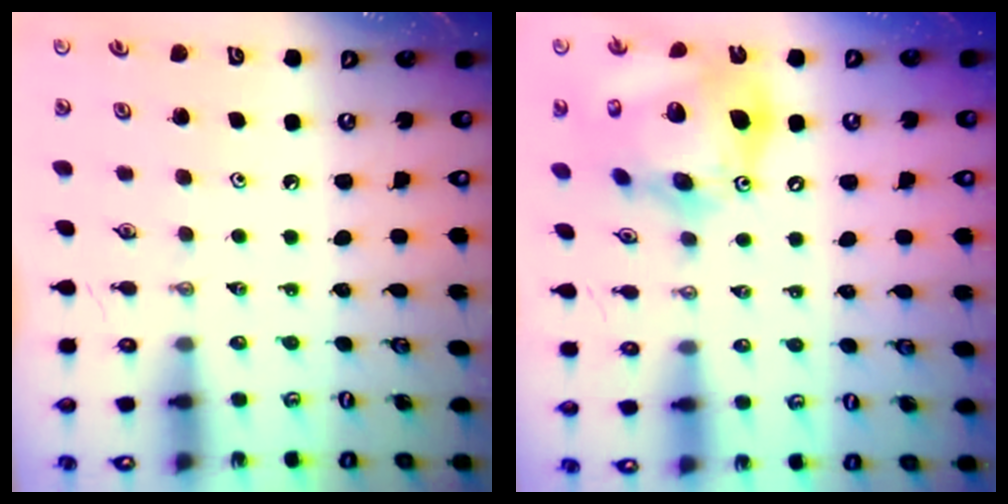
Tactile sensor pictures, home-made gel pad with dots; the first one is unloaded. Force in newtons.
{"total": 22.1, "press": 21.8, "slide": 3.5}